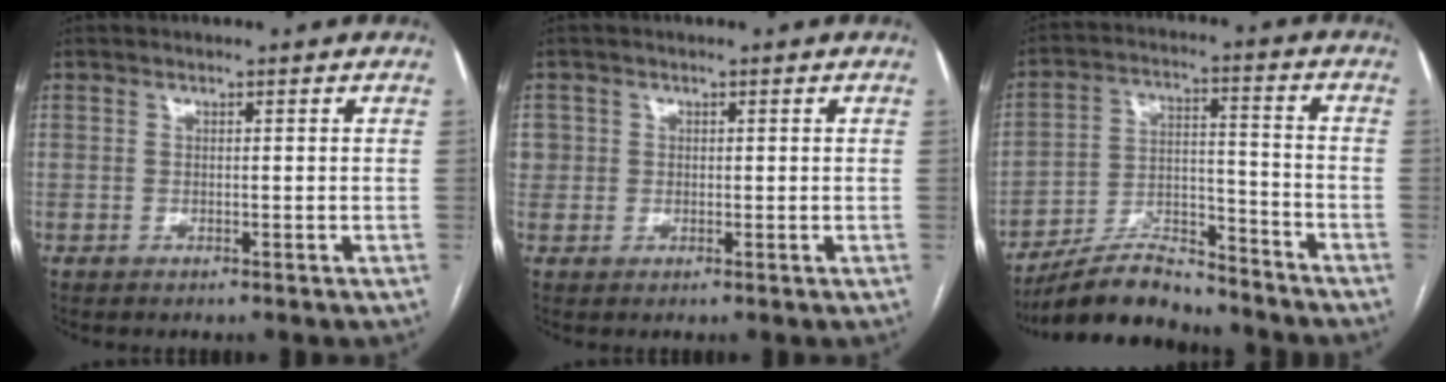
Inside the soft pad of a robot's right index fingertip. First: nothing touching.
{"total": 3.1, "force": [0.5, 3.0, 0.6], "torque": [-0.013, 0.011, 0.014]}
{"total": 12.1, "force": [-11.2, 2.7, 3.8], "torque": [-0.062, 0.015, -0.197]}